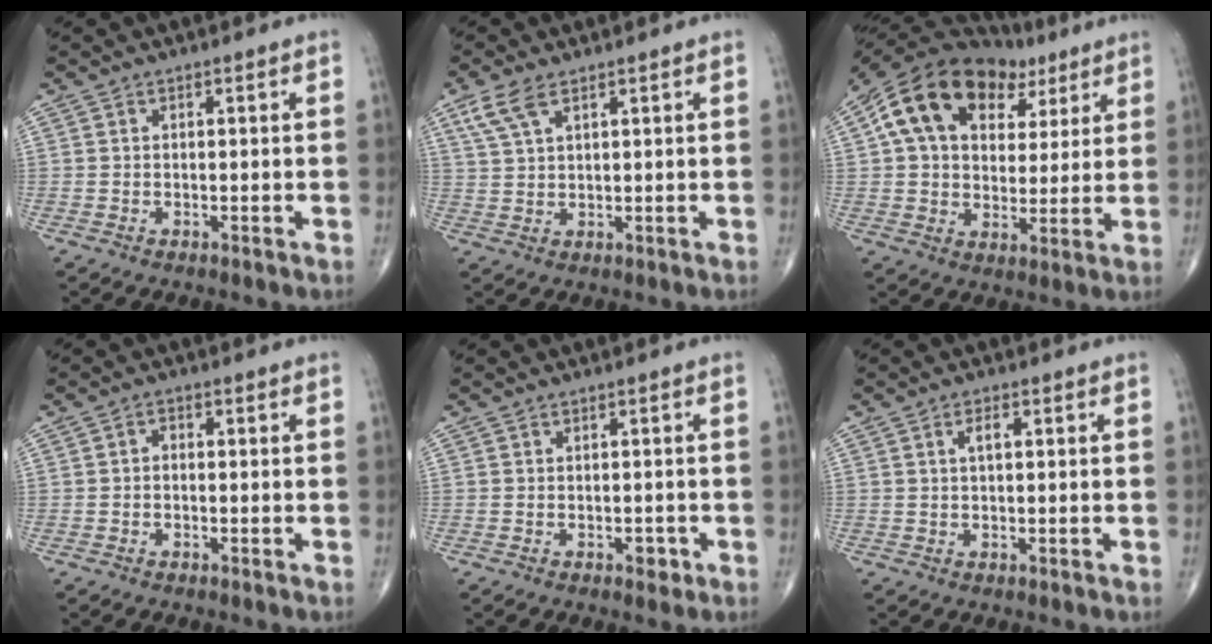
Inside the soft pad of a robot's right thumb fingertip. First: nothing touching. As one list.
[{"total": 5.2, "force": [3.0, 2.2, 3.7], "torque": [-0.086, 0.004, 0.068]}, {"total": 21.8, "force": [9.3, 14.0, 13.9], "torque": [-0.222, 0.019, 0.151]}, {"total": 1.4, "force": [-0.2, 1.0, 1.0], "torque": [-0.006, 0.007, -0.009]}, {"total": 1.8, "force": [-0.8, 1.1, 1.1], "torque": [-0.007, 0.004, -0.011]}, {"total": 2.3, "force": [0.6, 1.0, 2.0], "torque": [-0.031, 0.003, 0.009]}]